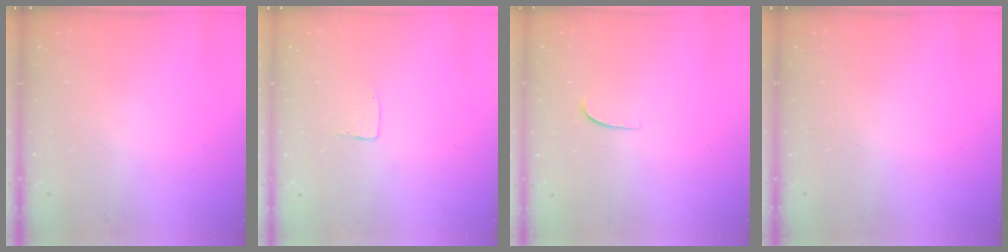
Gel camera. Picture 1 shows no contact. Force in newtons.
{"total": 3.7, "press": 3.6, "slide": 0.3}
{"total": 4.3, "press": 4.3, "slide": 0.2}
{"total": 0.0}